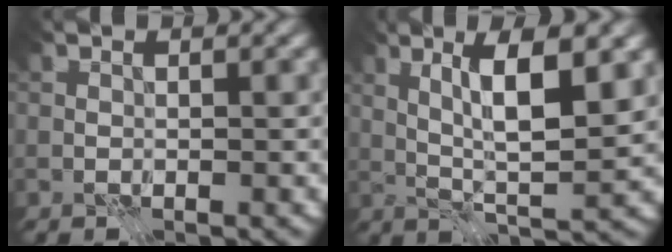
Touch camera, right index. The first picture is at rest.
{"total": 6.3, "force": [2.0, 1.2, 5.9], "torque": [-0.097, -0.004, 0.038]}